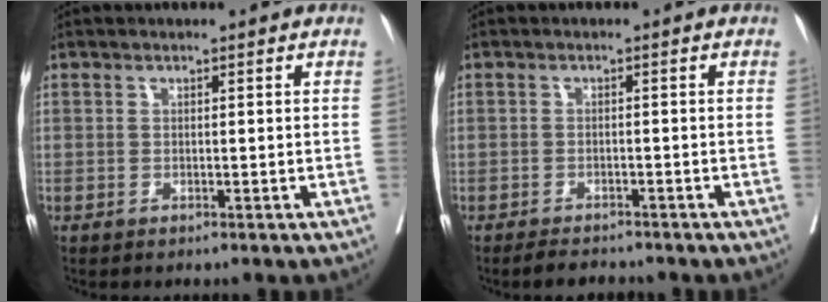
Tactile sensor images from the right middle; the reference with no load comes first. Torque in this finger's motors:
{"motor_torque": [0.47, -0.44, 0.03, 0.02]}